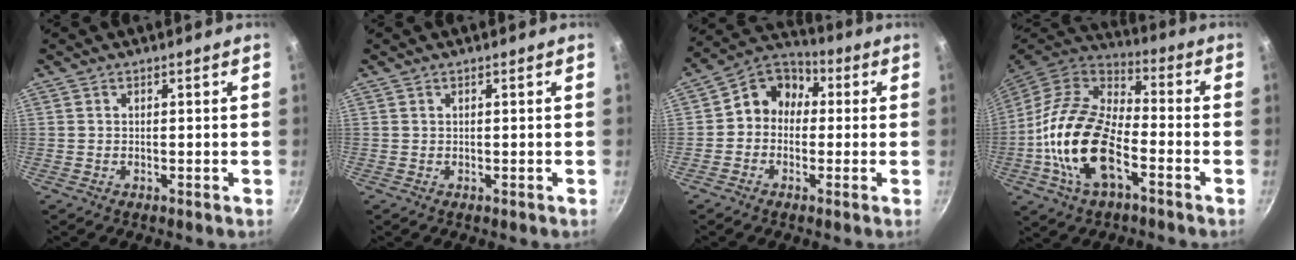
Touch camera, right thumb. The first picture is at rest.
{"total": 0.0}
{"total": 8.9, "force": [0.2, 7.6, 4.7], "torque": [-0.040, 0.032, -0.026]}
{"total": 19.5, "force": [-5.5, 10.2, 15.6], "torque": [-0.283, 0.030, -0.118]}